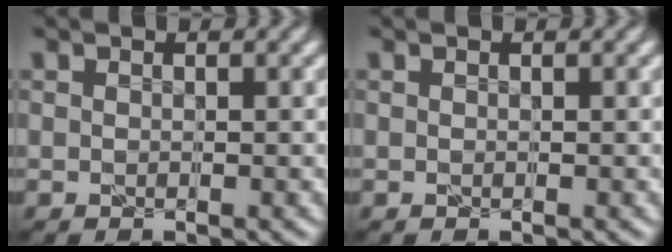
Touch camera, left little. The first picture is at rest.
{"total": 0.0}